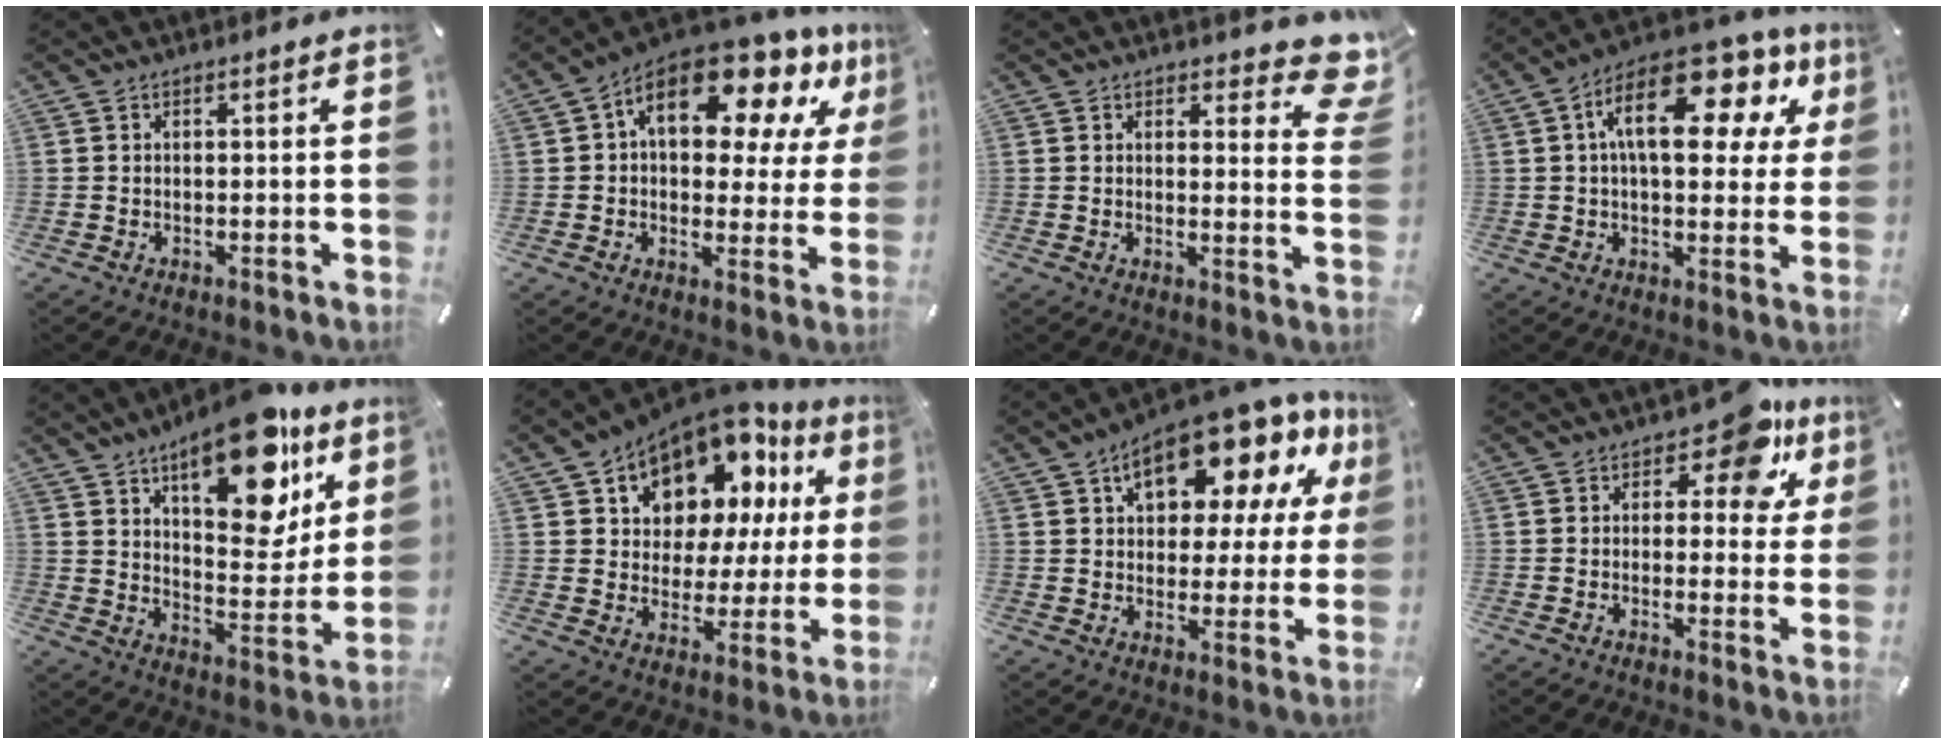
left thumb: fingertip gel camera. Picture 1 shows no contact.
{"total": 18.1, "force": [9.4, 9.2, 12.4], "torque": [-0.191, -0.055, 0.158]}
{"total": 7.4, "force": [5.4, 3.4, 3.8], "torque": [-0.033, -0.041, 0.093]}
{"total": 18.7, "force": [7.6, 8.9, 14.6], "torque": [-0.234, -0.031, 0.121]}
{"total": 21.8, "force": [13.8, 9.4, 14.0], "torque": [-0.187, -0.085, 0.224]}
{"total": 12.9, "force": [9.8, 7.7, 3.3], "torque": [-0.067, -0.093, 0.172]}
{"total": 17.3, "force": [10.9, 8.7, 10.2], "torque": [-0.156, -0.069, 0.186]}
{"total": 10.6, "force": [5.8, 5.3, 7.1], "torque": [-0.080, -0.035, 0.095]}